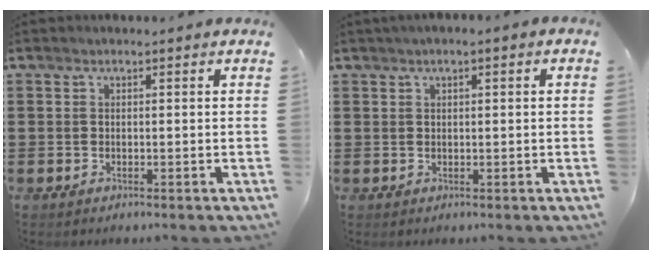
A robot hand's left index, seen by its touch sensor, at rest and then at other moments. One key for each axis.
{"total": 1.0, "fx": 0.2, "fy": 0.1, "fz": 1.0, "tx": -0.016, "ty": -0.001, "tz": 0.004}